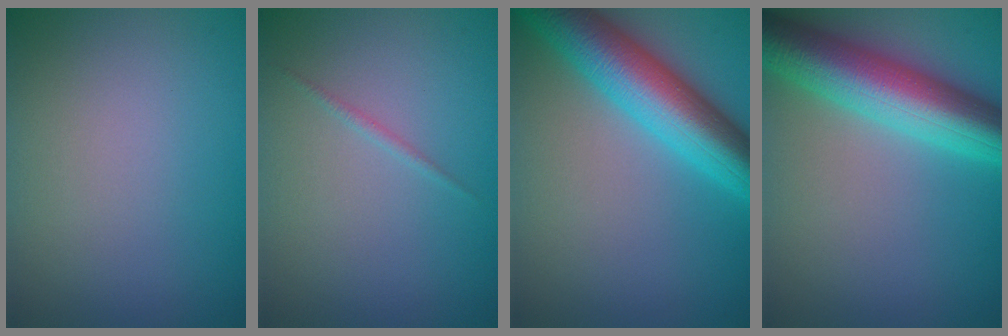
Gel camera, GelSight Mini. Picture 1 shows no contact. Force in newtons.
{"total": 0.5, "press": 0.5, "slide": 0.0}
{"total": 8.7, "press": 8.7, "slide": 0.1}
{"total": 9.4, "press": 9.4, "slide": 0.2}